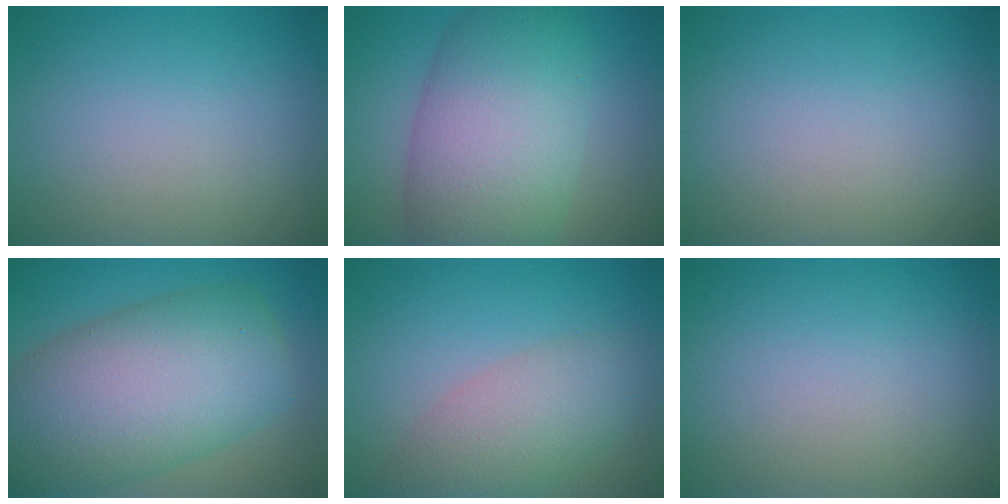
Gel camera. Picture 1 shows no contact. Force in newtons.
{"total": 11.0, "press": 11.0, "slide": 0.4}
{"total": 0.0}
{"total": 12.6, "press": 12.6, "slide": 0.5}
{"total": 4.9, "press": 4.8, "slide": 0.6}
{"total": 0.0}